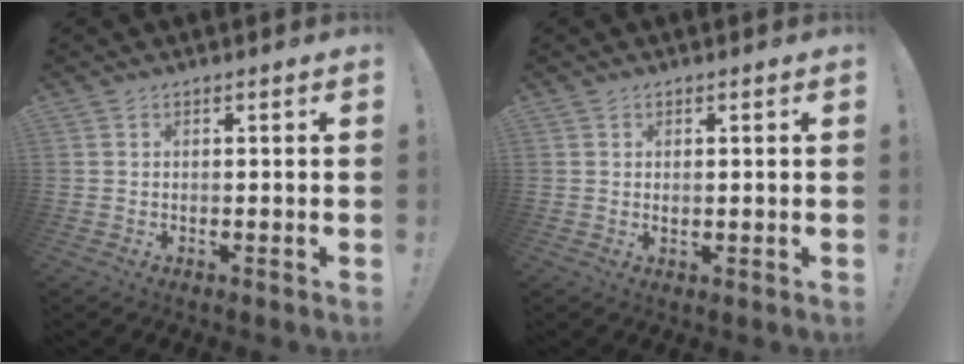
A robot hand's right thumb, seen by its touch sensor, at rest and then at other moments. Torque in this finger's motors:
{"motor_torque": [0.02, -0.16, -0.01, 0.17, -0.04]}